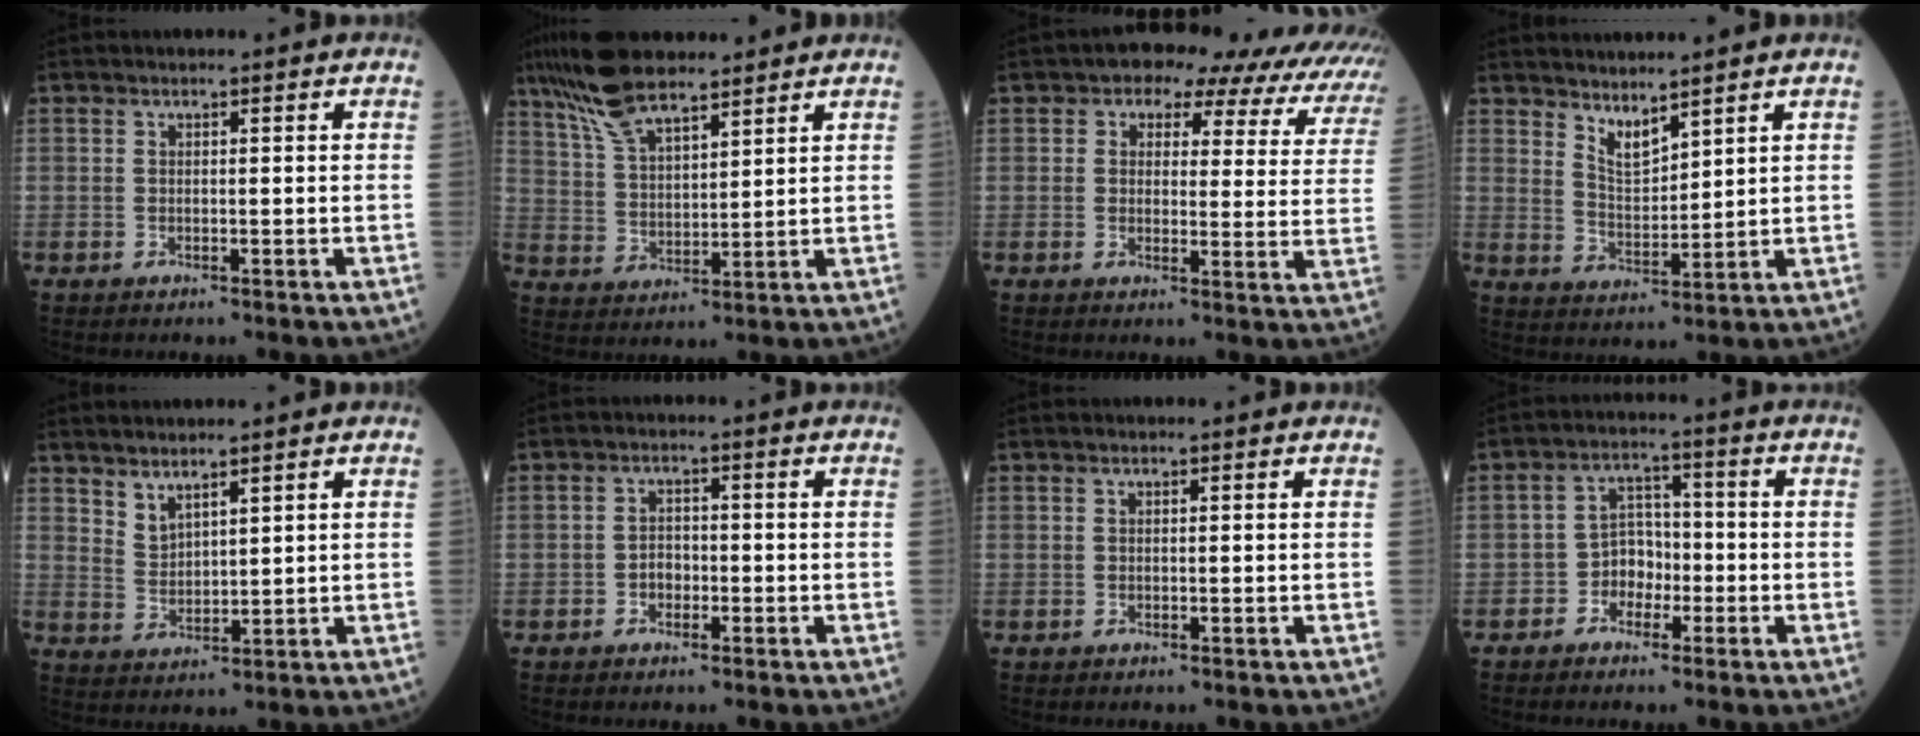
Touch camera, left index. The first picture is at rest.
{"total": 10.5, "force": [8.4, 2.6, 5.6], "torque": [-0.117, 0.019, 0.163]}
{"total": 14.9, "force": [12.5, 6.4, 5.0], "torque": [-0.023, 0.002, 0.109]}
{"total": 4.2, "force": [3.6, 0.8, 2.0], "torque": [-0.045, -0.010, 0.080]}
{"total": 3.7, "force": [3.2, 0.9, 1.7], "torque": [-0.041, -0.004, 0.072]}
{"total": 2.3, "force": [-0.9, 1.6, 1.3], "torque": [-0.021, 0.005, -0.018]}
{"total": 0.0}
{"total": 4.5, "force": [-1.9, 3.4, 2.2], "torque": [-0.036, 0.012, -0.040]}